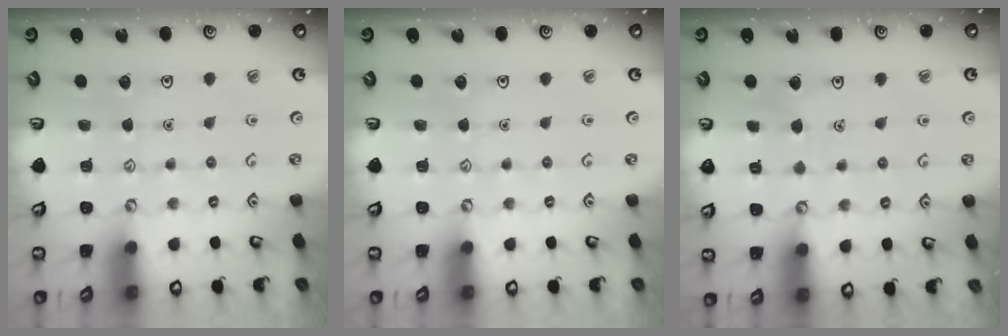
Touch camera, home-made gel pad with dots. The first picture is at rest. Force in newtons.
{"total": 0.0}
{"total": 2.7, "press": 2.7, "slide": 0.1}